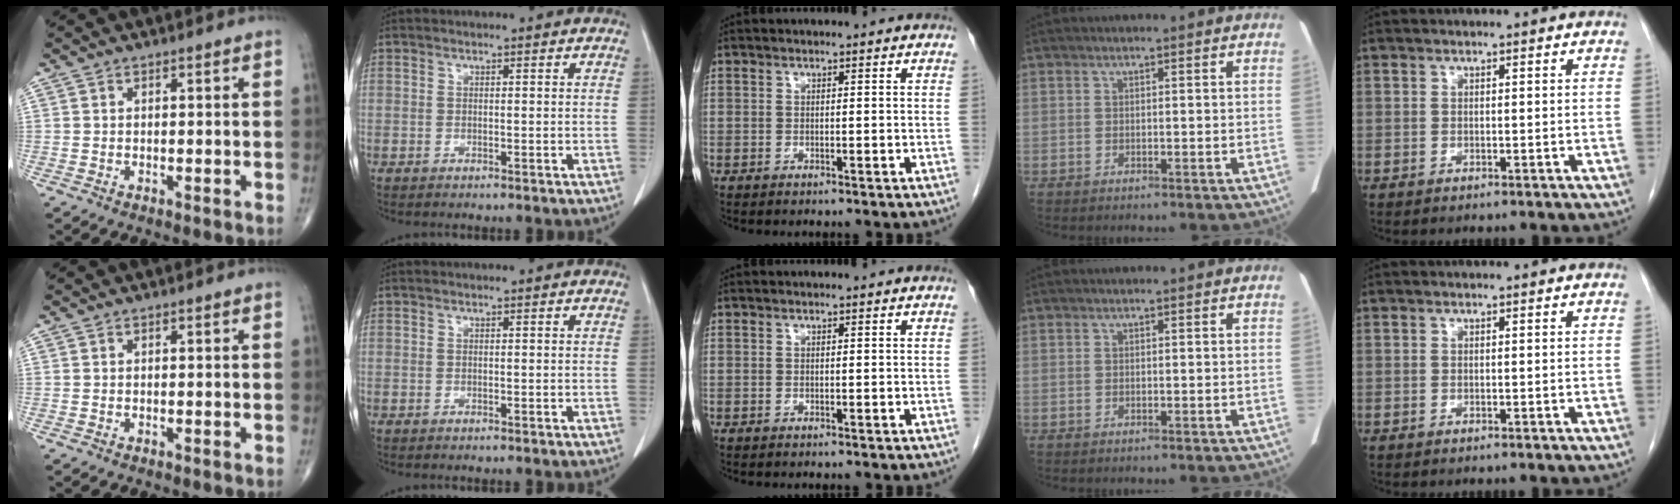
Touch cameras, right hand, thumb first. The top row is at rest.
{}